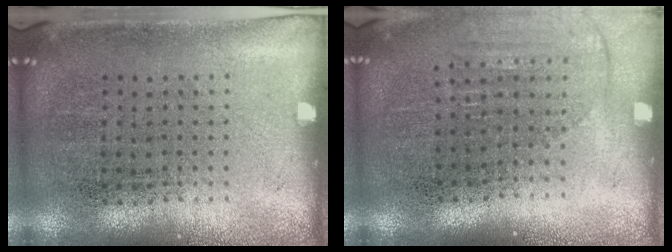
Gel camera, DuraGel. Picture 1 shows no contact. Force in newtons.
{"total": 1.3, "press": 1.2, "slide": 0.6}